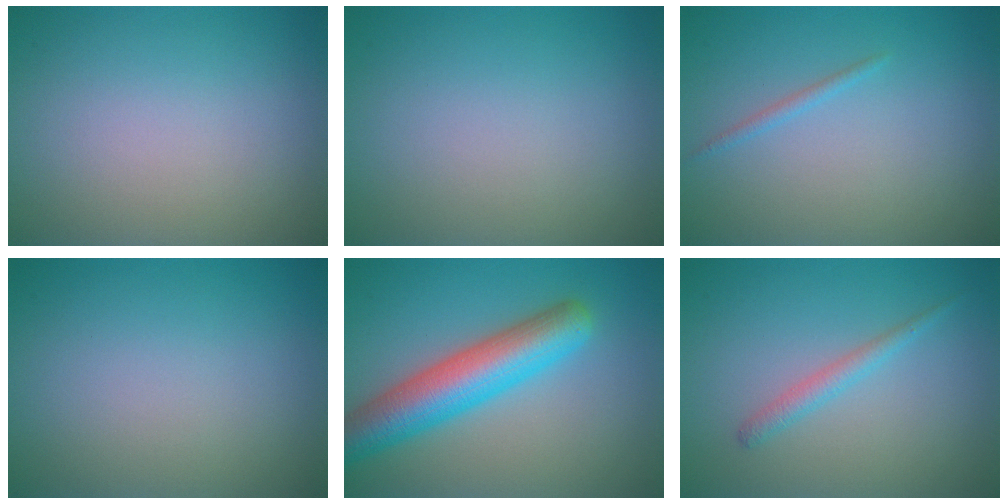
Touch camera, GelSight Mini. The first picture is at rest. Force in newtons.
{"total": 0.0}
{"total": 0.8, "press": 0.8, "slide": 0.0}
{"total": 0.0}
{"total": 7.4, "press": 7.4, "slide": 0.2}
{"total": 1.5, "press": 1.5, "slide": 0.1}